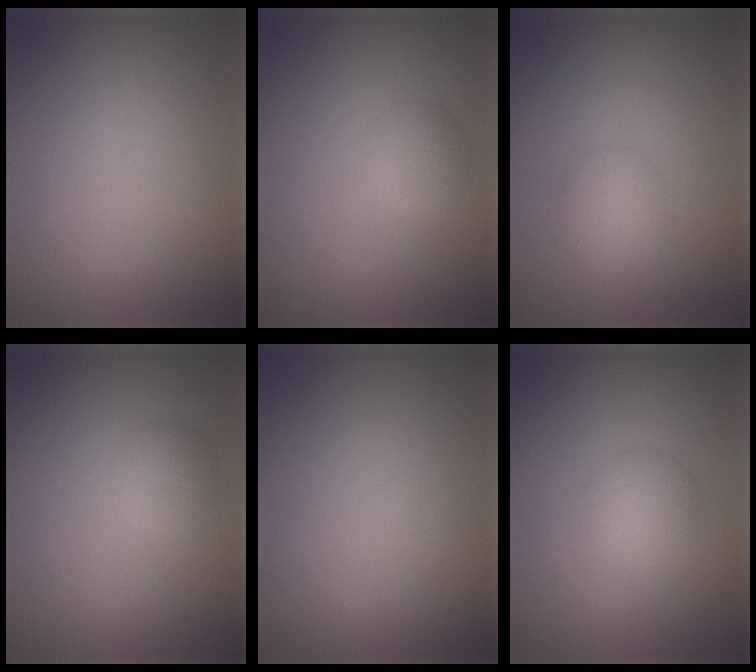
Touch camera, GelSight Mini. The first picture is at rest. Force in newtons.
{"total": 2.1, "press": 2.1, "slide": 0.1}
{"total": 2.2, "press": 2.2, "slide": 0.1}
{"total": 2.2, "press": 2.2, "slide": 0.1}
{"total": 0.0}
{"total": 2.7, "press": 2.7, "slide": 0.1}